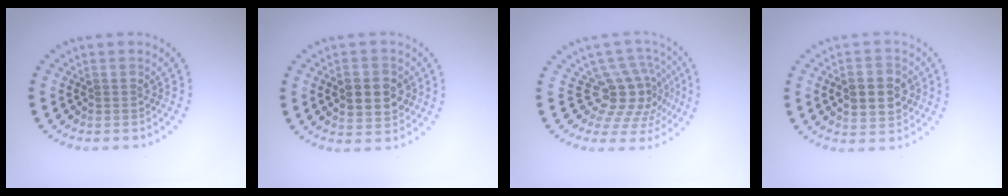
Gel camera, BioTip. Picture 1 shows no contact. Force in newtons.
{"total": 3.8, "press": 3.8, "slide": 0.4}
{"total": 4.7, "press": 3.4, "slide": 3.3}
{"total": 4.6, "press": 4.6, "slide": 0.1}